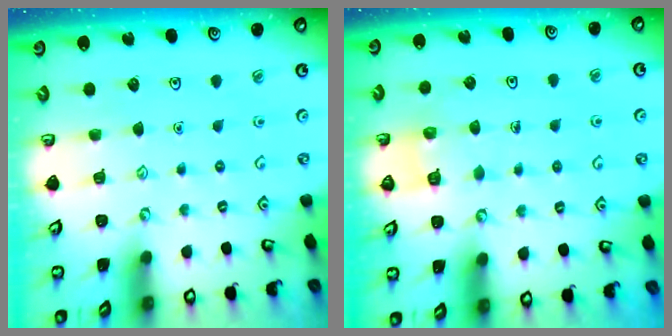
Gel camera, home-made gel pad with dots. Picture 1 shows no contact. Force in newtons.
{"total": 2.6, "press": 2.6, "slide": 0.1}